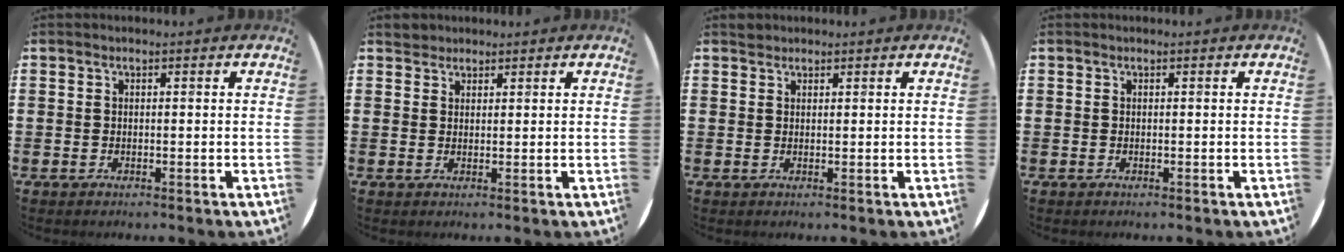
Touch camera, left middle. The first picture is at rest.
{"total": 1.6, "force": [1.5, 0.6, -0.2], "torque": [0.011, 0.001, 0.028]}
{"total": 0.8, "force": [0.7, 0.3, -0.1], "torque": [0.002, 0.003, 0.014]}
{"total": 0.0}